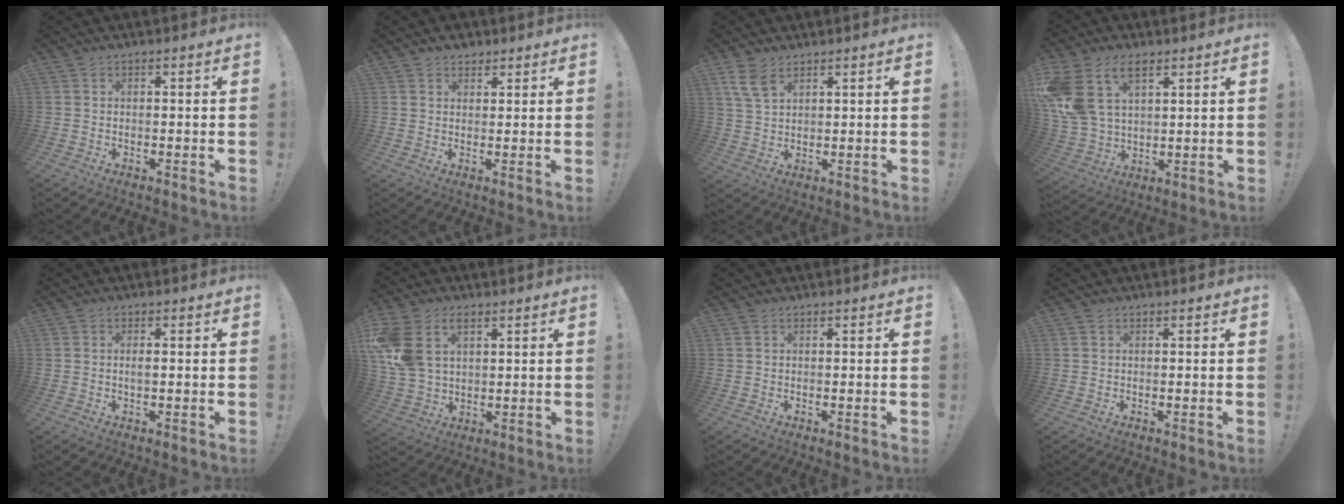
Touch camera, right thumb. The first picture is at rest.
{"total": 3.0, "force": [2.2, 2.0, 0.3], "torque": [0.006, -0.012, 0.038]}
{"total": 6.4, "force": [4.0, 3.0, 4.0], "torque": [-0.077, -0.011, 0.078]}
{"total": 15.5, "force": [7.3, 9.7, 9.6], "torque": [-0.199, -0.030, 0.139]}
{"total": 1.5, "force": [-0.2, 0.3, 1.4], "torque": [-0.030, 0.003, -0.005]}
{"total": 12.4, "force": [5.3, 8.3, 7.6], "torque": [-0.166, -0.017, 0.103]}
{"total": 0.0}
{"total": 0.0}